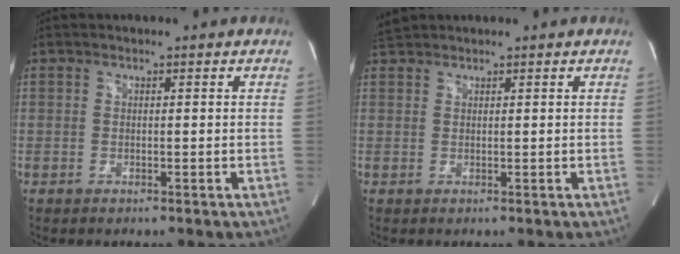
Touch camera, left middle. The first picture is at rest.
{"total": 1.6, "force": [1.6, 0.0, -0.1], "torque": [-0.011, 0.013, 0.038]}